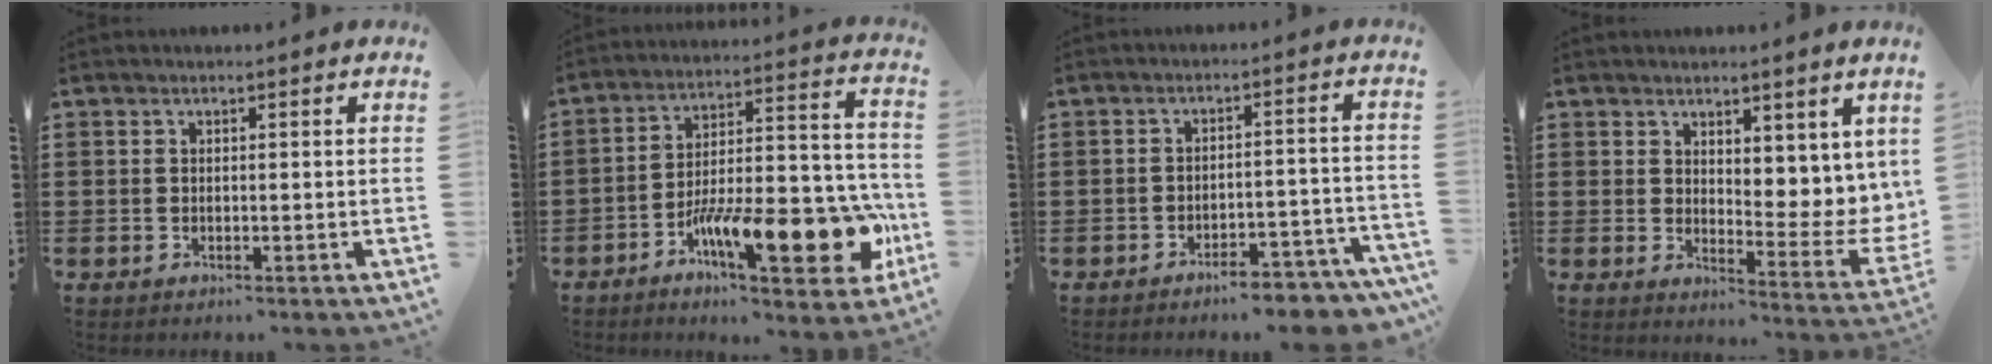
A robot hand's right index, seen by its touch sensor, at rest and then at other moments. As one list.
[{"total": 17.3, "force": [-7.6, 5.6, 14.4], "torque": [-0.220, 0.014, -0.114]}, {"total": 5.4, "force": [-5.0, 0.5, 2.0], "torque": [-0.031, -0.002, -0.093]}, {"total": 4.6, "force": [3.9, 2.2, 1.1], "torque": [-0.026, -0.031, 0.073]}]